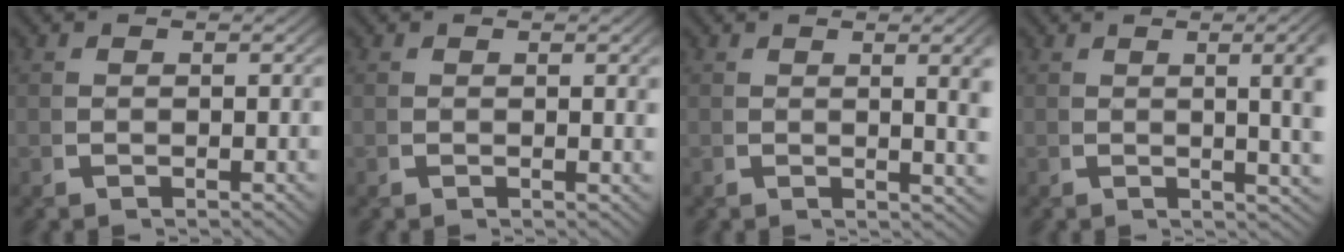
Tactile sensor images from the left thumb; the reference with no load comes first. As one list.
[{"total": 0.8, "force": [0.4, 0.1, 0.7], "torque": [-0.014, -0.002, 0.006]}, {"total": 3.8, "force": [0.8, 0.8, 3.6], "torque": [-0.044, -0.003, 0.014]}, {"total": 6.0, "force": [0.9, 1.9, 5.7], "torque": [-0.062, 0.006, 0.010]}]